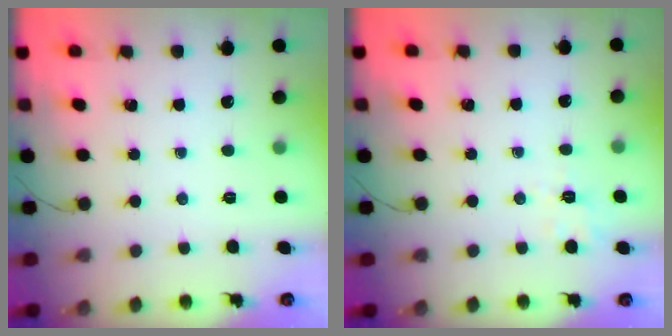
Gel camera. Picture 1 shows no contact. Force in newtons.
{"total": 5.0, "press": 4.5, "slide": 2.2}